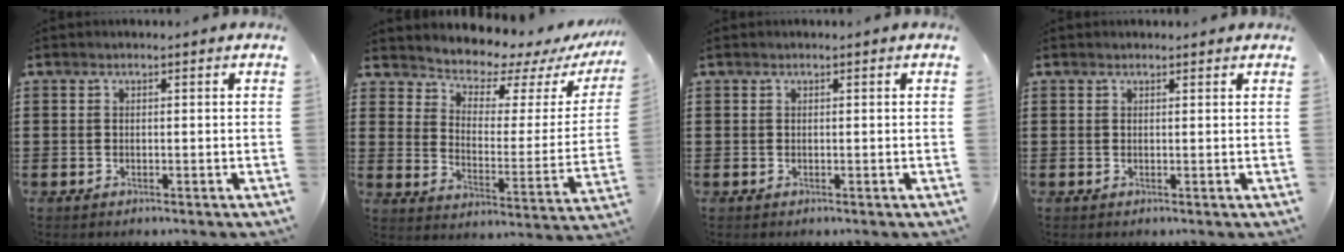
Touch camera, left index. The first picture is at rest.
{"total": 5.1, "force": [4.8, 1.4, 0.6], "torque": [-0.036, -0.046, 0.078]}
{"total": 0.0}
{"total": 0.7, "force": [0.6, 0.3, 0.1], "torque": [-0.004, 0.002, 0.013]}